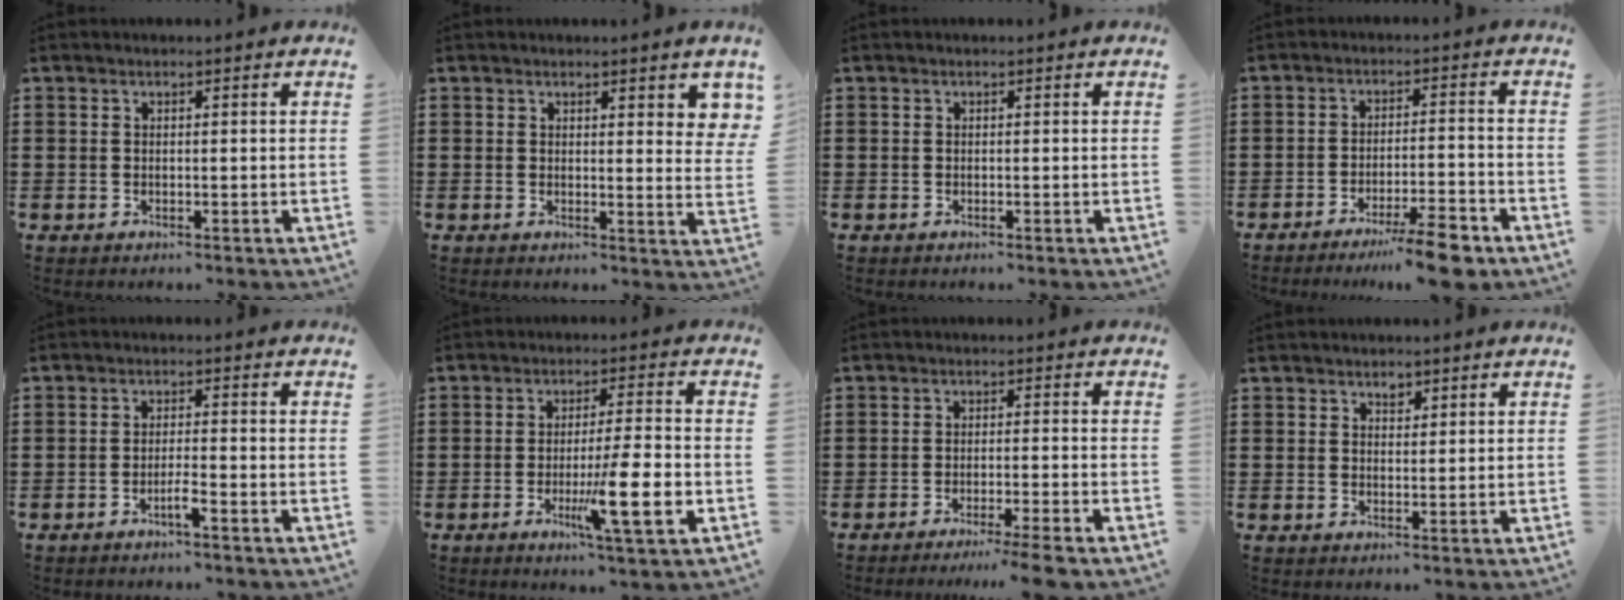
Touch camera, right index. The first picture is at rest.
{"total": 2.0, "force": [1.7, 0.5, 1.0], "torque": [-0.007, -0.003, 0.028]}
{"total": 0.0}
{"total": 7.0, "force": [-5.6, 0.2, 4.1], "torque": [-0.062, -0.004, -0.100]}
{"total": 2.4, "force": [-1.5, 0.1, 1.8], "torque": [-0.032, 0.000, -0.028]}
{"total": 10.4, "force": [-3.2, 1.1, 9.9], "torque": [-0.170, -0.012, -0.053]}
{"total": 3.4, "force": [-2.8, -0.6, 1.7], "torque": [-0.028, -0.008, -0.053]}
{"total": 1.5, "force": [1.0, 0.8, 0.6], "torque": [-0.015, 0.003, 0.019]}